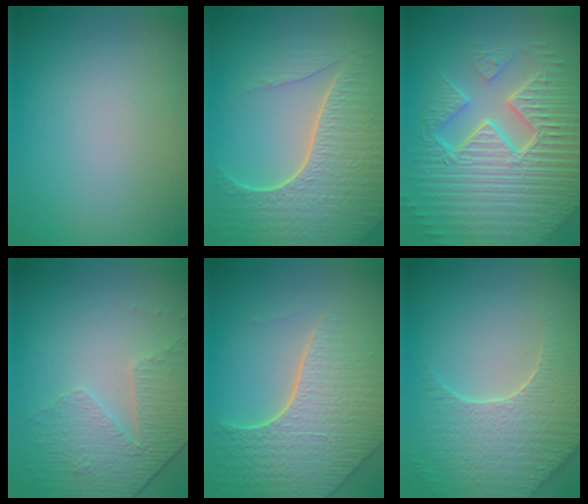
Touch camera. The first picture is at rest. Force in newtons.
{"total": 7.6, "press": 5.6, "slide": 5.1}
{"total": 11.0, "press": 7.1, "slide": 8.4}
{"total": 4.7, "press": 3.3, "slide": 3.3}
{"total": 7.8, "press": 5.7, "slide": 5.4}
{"total": 5.1, "press": 4.9, "slide": 1.6}